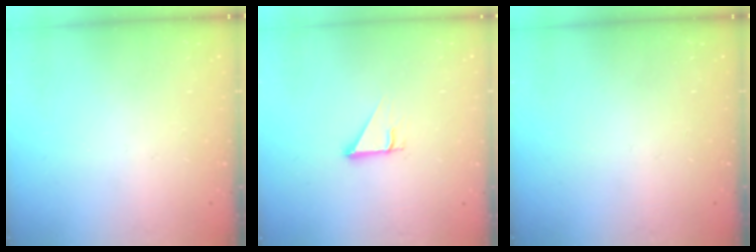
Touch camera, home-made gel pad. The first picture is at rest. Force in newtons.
{"total": 2.5, "press": 2.5, "slide": 0.1}
{"total": 0.0}